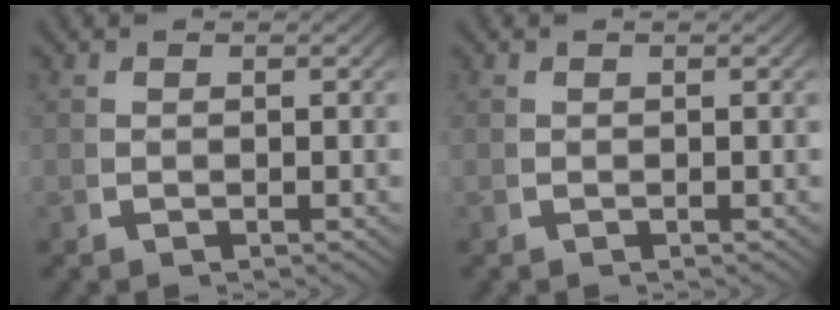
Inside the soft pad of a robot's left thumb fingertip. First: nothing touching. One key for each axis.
{"total": 0.0}